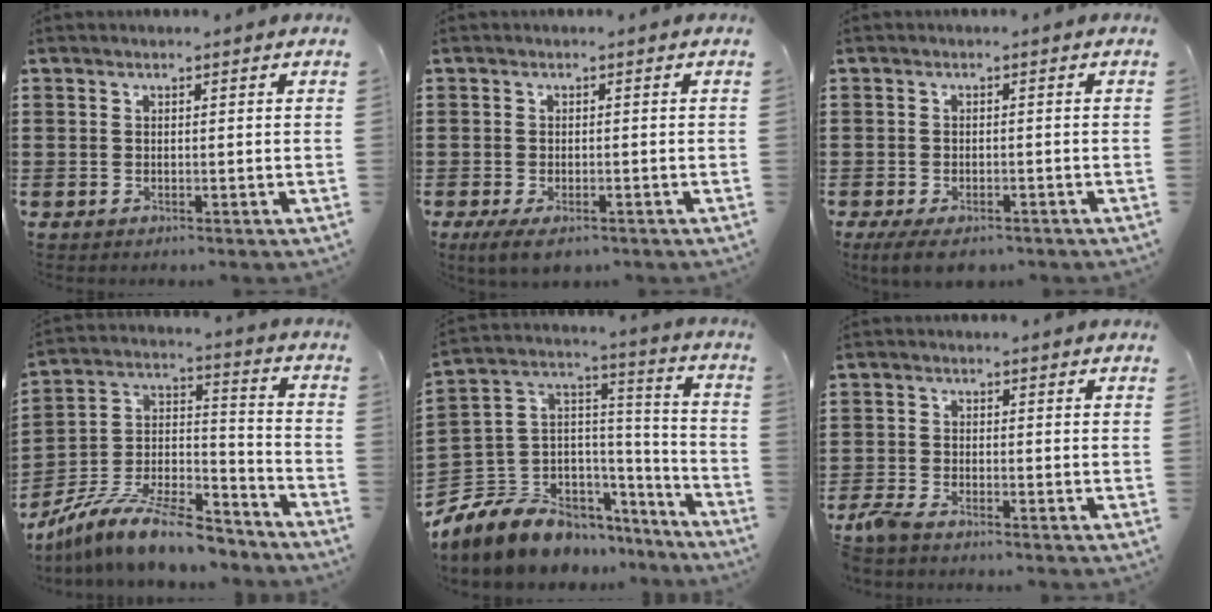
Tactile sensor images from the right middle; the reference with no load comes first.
{"total": 2.4, "force": [-1.8, 0.7, 1.4], "torque": [-0.040, -0.006, -0.039]}
{"total": 2.7, "force": [-2.2, 0.8, 1.3], "torque": [-0.039, -0.006, -0.046]}
{"total": 11.6, "force": [-9.9, 1.7, 5.7], "torque": [-0.112, 0.014, -0.193]}
{"total": 9.9, "force": [-7.1, 6.3, 2.6], "torque": [-0.093, -0.003, -0.141]}
{"total": 2.9, "force": [-2.5, 0.5, 1.4], "torque": [-0.053, -0.009, -0.057]}